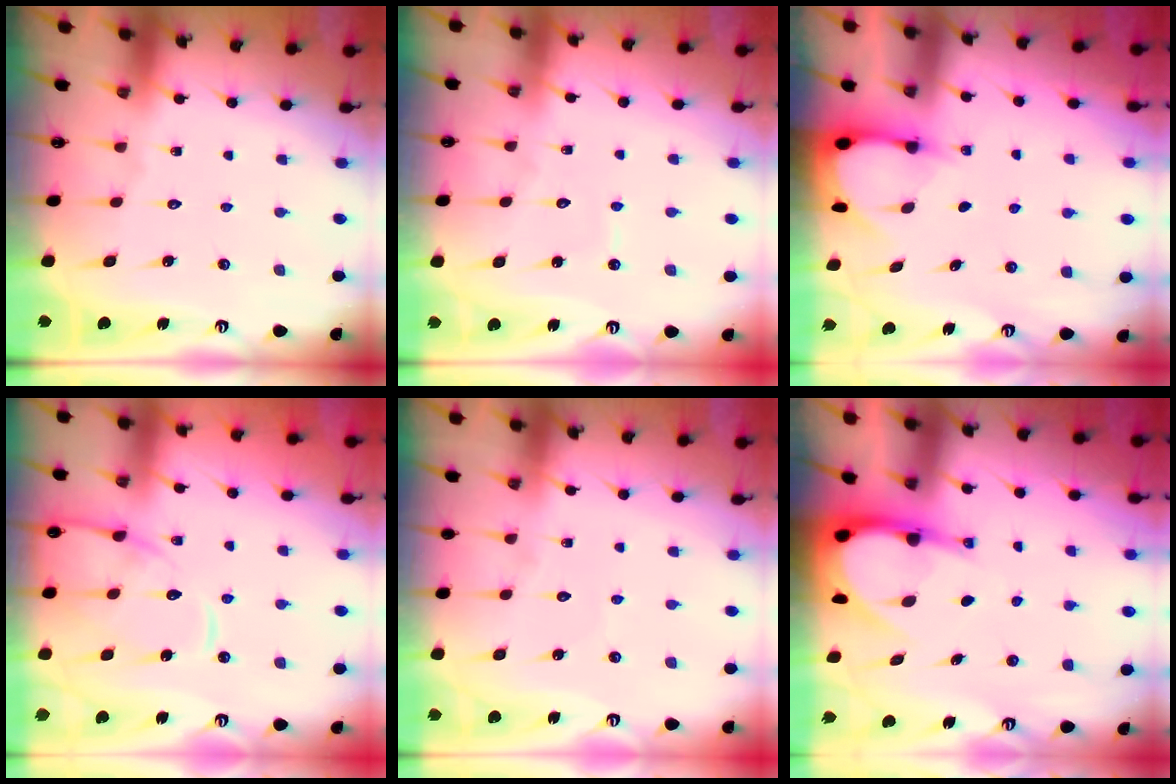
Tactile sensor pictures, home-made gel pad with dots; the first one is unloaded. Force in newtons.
{"total": 2.6, "press": 2.6, "slide": 0.3}
{"total": 3.2, "press": 3.2, "slide": 0.3}
{"total": 12.7, "press": 12.6, "slide": 1.2}
{"total": 2.6, "press": 2.6, "slide": 0.3}
{"total": 8.5, "press": 8.4, "slide": 1.0}